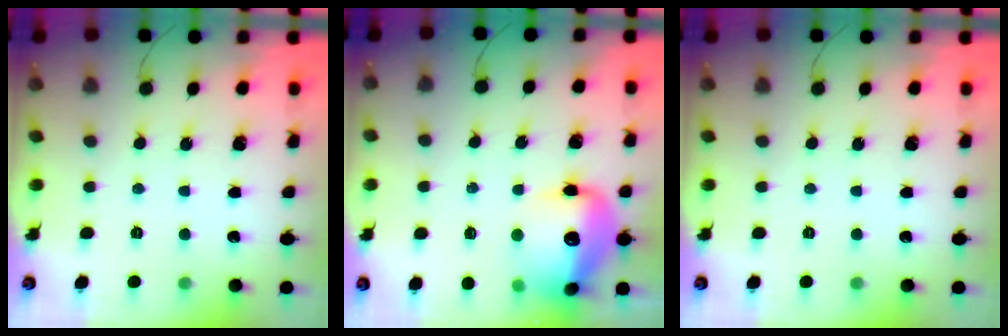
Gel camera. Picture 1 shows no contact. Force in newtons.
{"total": 16.9, "press": 16.3, "slide": 4.3}
{"total": 0.0}